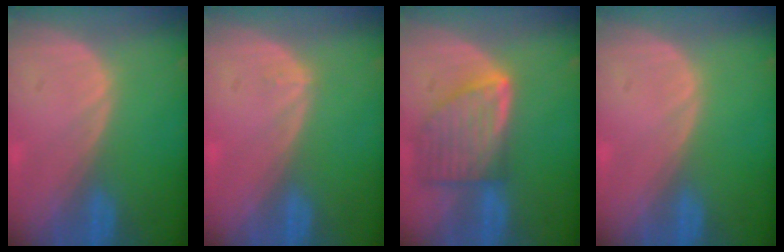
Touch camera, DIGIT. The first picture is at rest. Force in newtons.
{"total": 0.6, "press": 0.4, "slide": 0.5}
{"total": 8.2, "press": 7.3, "slide": 3.7}
{"total": 0.0}